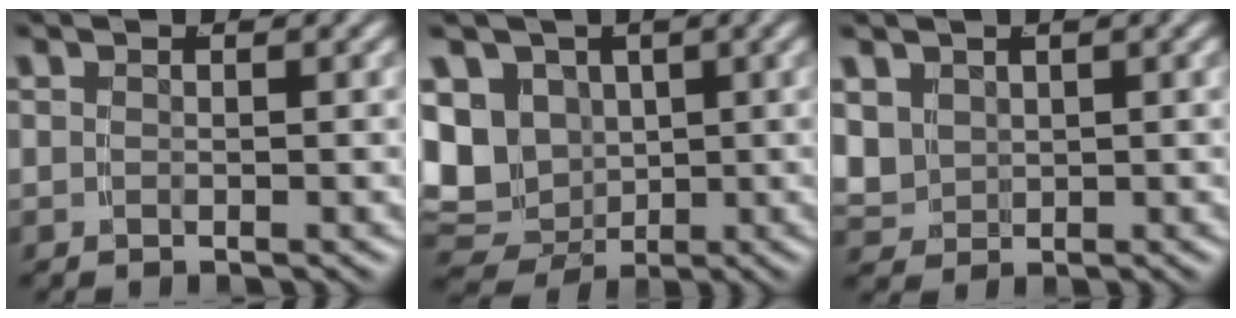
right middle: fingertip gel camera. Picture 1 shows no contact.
{"total": 11.8, "force": [-1.3, 10.6, 4.9], "torque": [-0.122, -0.042, -0.012]}
{"total": 3.4, "force": [0.8, 3.1, 1.3], "torque": [-0.049, -0.017, 0.030]}